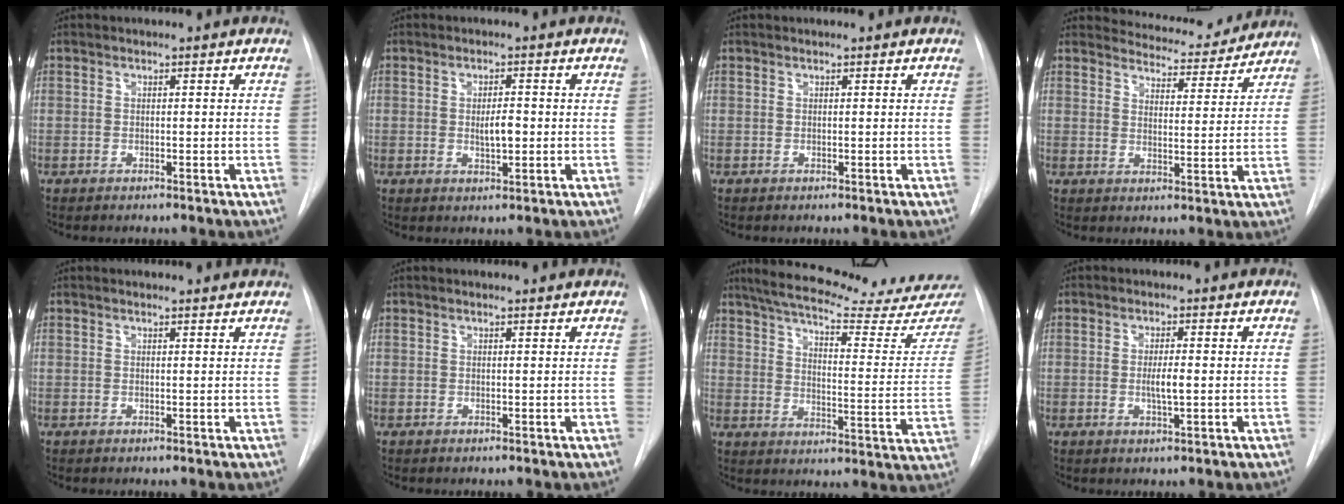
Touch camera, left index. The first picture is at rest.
{"total": 2.9, "force": [-0.6, 0.9, 2.7], "torque": [-0.047, -0.007, -0.008]}
{"total": 0.0}
{"total": 10.3, "force": [9.9, 2.5, 0.9], "torque": [-0.001, -0.018, 0.115]}
{"total": 3.2, "force": [3.1, 0.3, 0.7], "torque": [-0.013, 0.007, 0.027]}
{"total": 1.8, "force": [1.7, 0.1, 0.4], "torque": [-0.011, 0.008, 0.016]}
{"total": 26.9, "force": [23.6, 3.4, 12.4], "torque": [-0.193, -0.071, 0.291]}
{"total": 2.6, "force": [-0.6, 0.2, 2.5], "torque": [-0.047, -0.009, -0.010]}